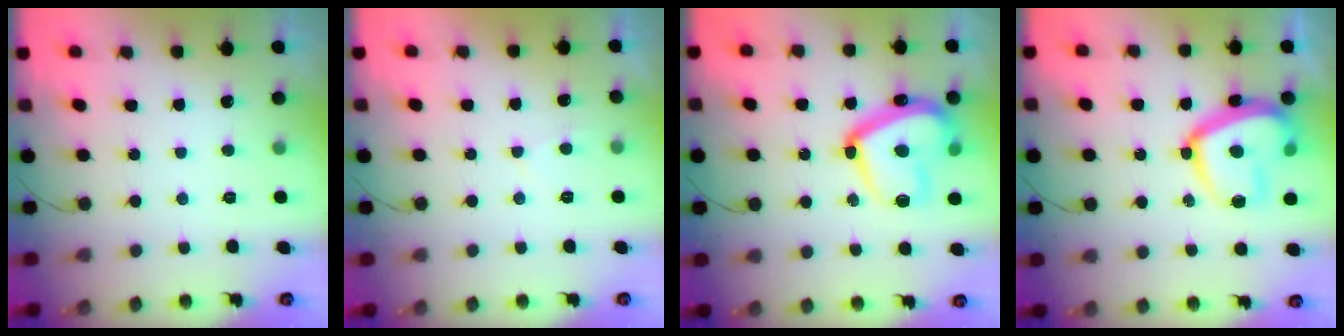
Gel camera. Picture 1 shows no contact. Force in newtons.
{"total": 2.7, "press": 2.6, "slide": 0.5}
{"total": 19.8, "press": 19.7, "slide": 1.7}
{"total": 17.0, "press": 16.9, "slide": 1.5}